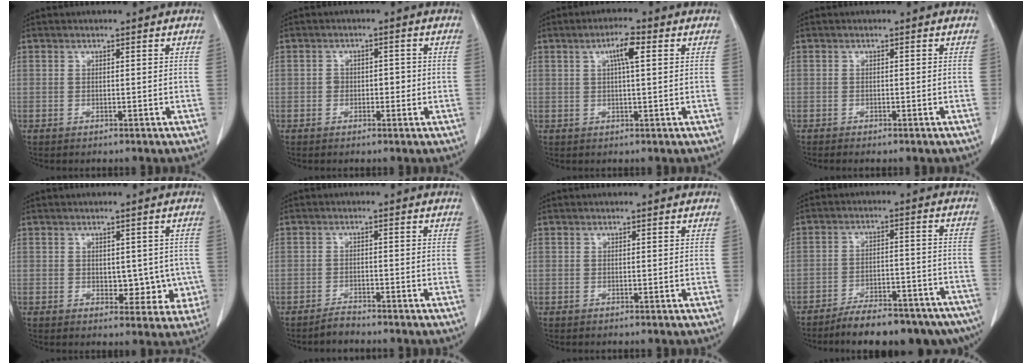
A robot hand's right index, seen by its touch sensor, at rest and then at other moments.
{"total": 2.3, "force": [-0.4, 1.6, 1.6], "torque": [-0.018, 0.010, -0.006]}
{"total": 4.0, "force": [1.3, 0.5, 3.8], "torque": [-0.068, 0.006, 0.022]}
{"total": 1.0, "force": [-0.8, 0.3, 0.5], "torque": [-0.008, -0.002, -0.009]}
{"total": 5.7, "force": [-0.4, 3.7, 4.3], "torque": [-0.032, 0.007, 0.004]}
{"total": 1.9, "force": [-1.9, 0.2, 0.3], "torque": [-0.003, -0.003, -0.034]}
{"total": 0.0}
{"total": 19.5, "force": [-16.6, 4.8, 9.1], "torque": [-0.077, 0.019, -0.221]}